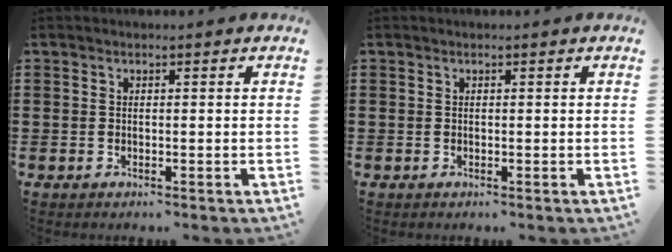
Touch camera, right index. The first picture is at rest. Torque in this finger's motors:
{"motor_torque": [0.04, 0.00, 0.00, 0.00]}